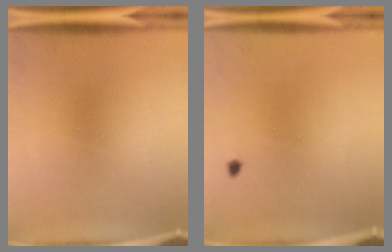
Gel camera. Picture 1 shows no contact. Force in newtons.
{"total": 0.6}